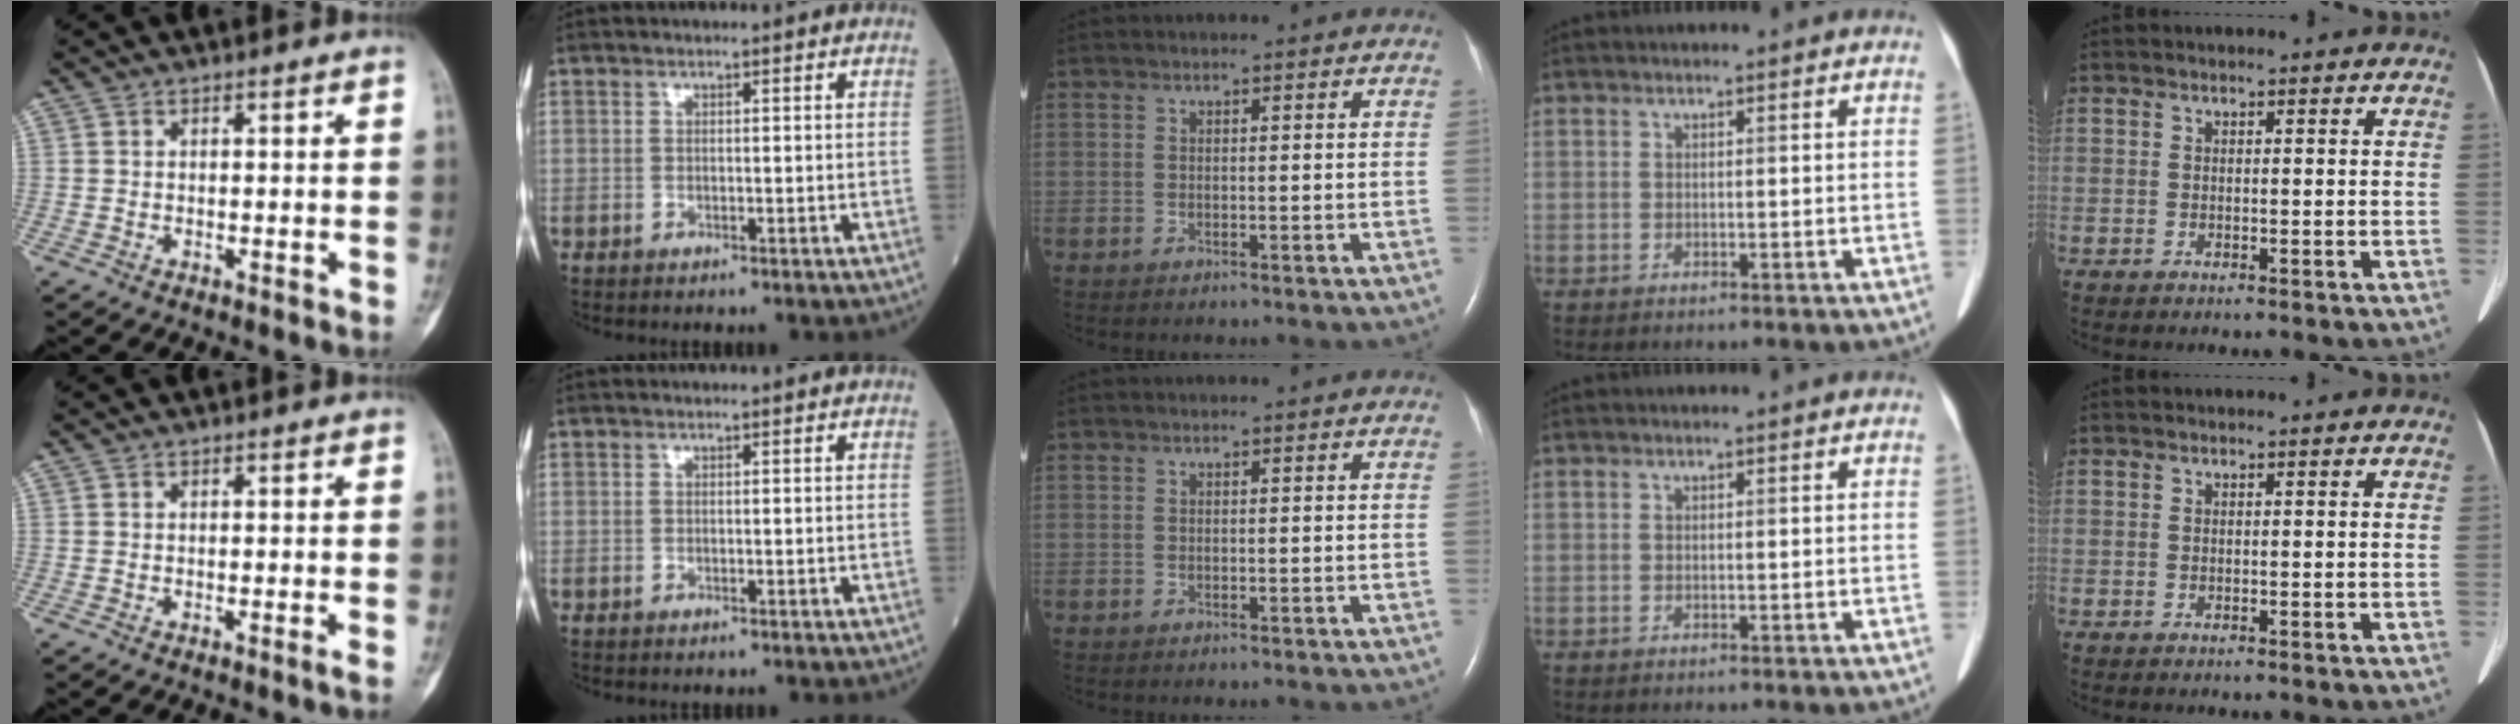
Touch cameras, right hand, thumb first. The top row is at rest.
{"thumb": {"total": 0.6, "force": [-0.3, -0.2, 0.5], "torque": [-0.005, 0.000, -0.006]}}